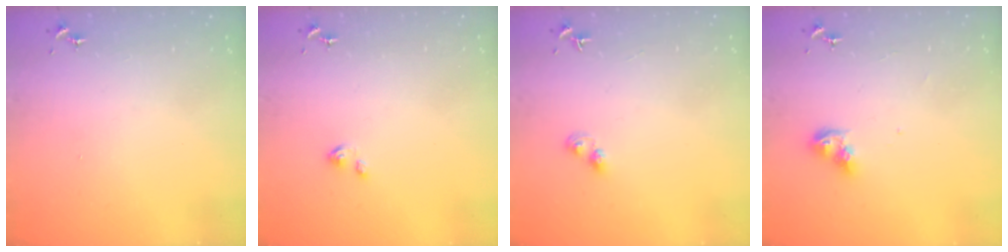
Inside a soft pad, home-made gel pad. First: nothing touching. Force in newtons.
{"total": 4.3, "press": 4.2, "slide": 0.3}
{"total": 4.1, "press": 4.1, "slide": 0.6}
{"total": 8.2, "press": 8.2, "slide": 0.5}